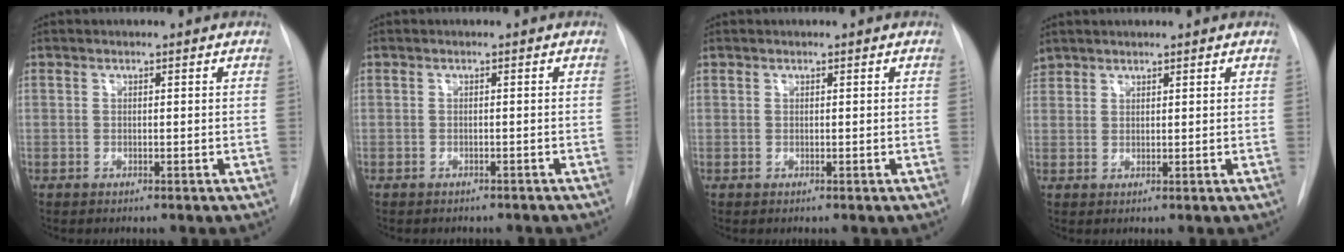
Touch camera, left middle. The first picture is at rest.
{"total": 4.0, "force": [-3.5, 1.5, 1.3], "torque": [-0.019, -0.001, -0.038]}
{"total": 0.0}
{"total": 2.5, "force": [2.2, 1.0, -0.1], "torque": [0.003, 0.012, 0.043]}